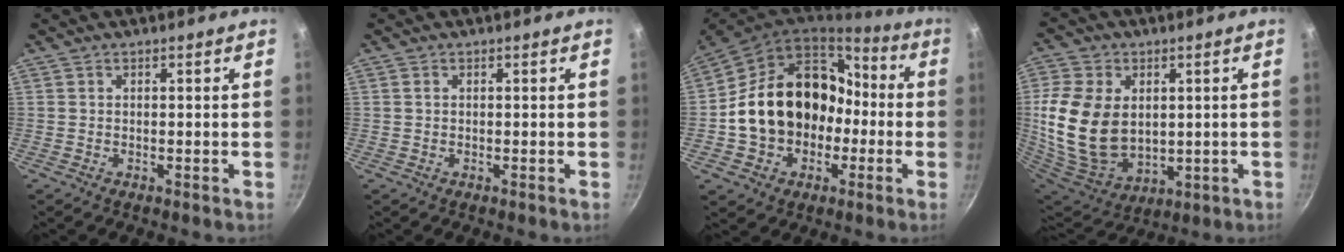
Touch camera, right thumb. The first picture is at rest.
{"total": 0.5, "force": [0.1, 0.4, 0.3], "torque": [-0.004, 0.001, 0.001]}
{"total": 21.2, "force": [-1.8, 17.0, 12.4], "torque": [-0.185, 0.064, -0.016]}
{"total": 20.2, "force": [2.1, 14.3, 14.1], "torque": [-0.273, -0.017, 0.061]}